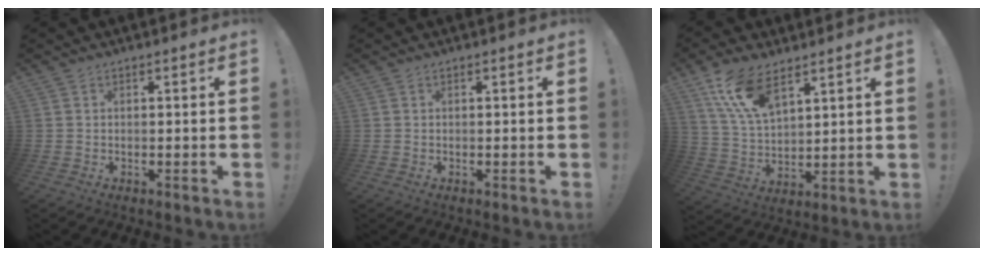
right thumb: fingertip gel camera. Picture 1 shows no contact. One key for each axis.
{"total": 0.0}
{"total": 13.4, "fx": 8.7, "fy": 5.9, "fz": 8.2, "tx": -0.171, "ty": -0.033, "tz": 0.164}